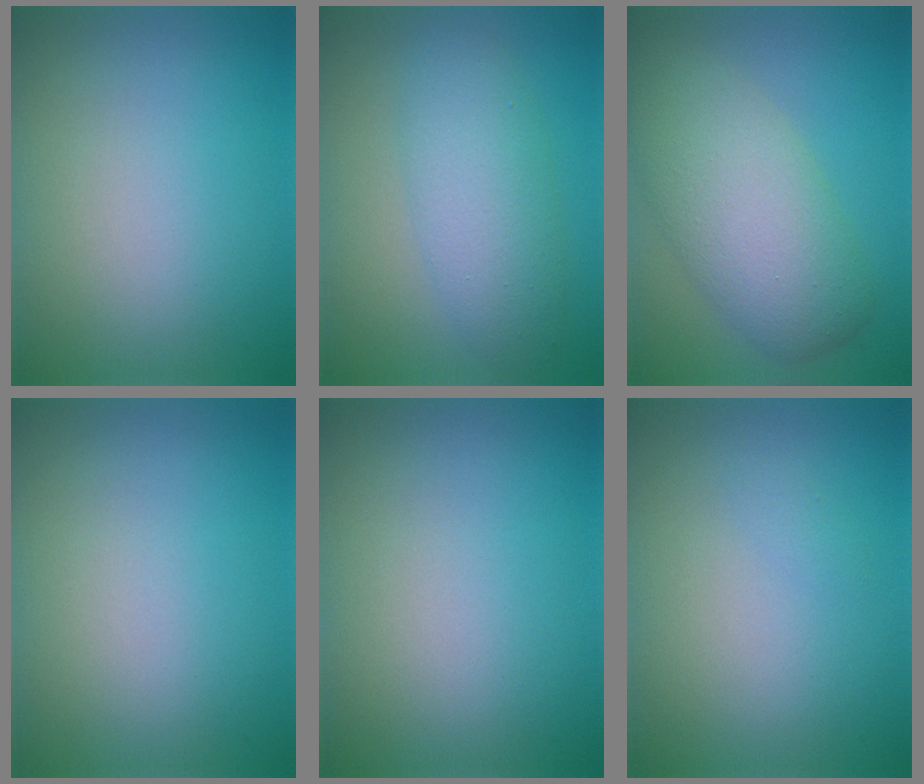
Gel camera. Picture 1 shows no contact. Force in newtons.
{"total": 4.9, "press": 4.9, "slide": 0.2}
{"total": 7.4, "press": 7.4, "slide": 0.6}
{"total": 0.0}
{"total": 0.0}
{"total": 0.5, "press": 0.5, "slide": 0.0}